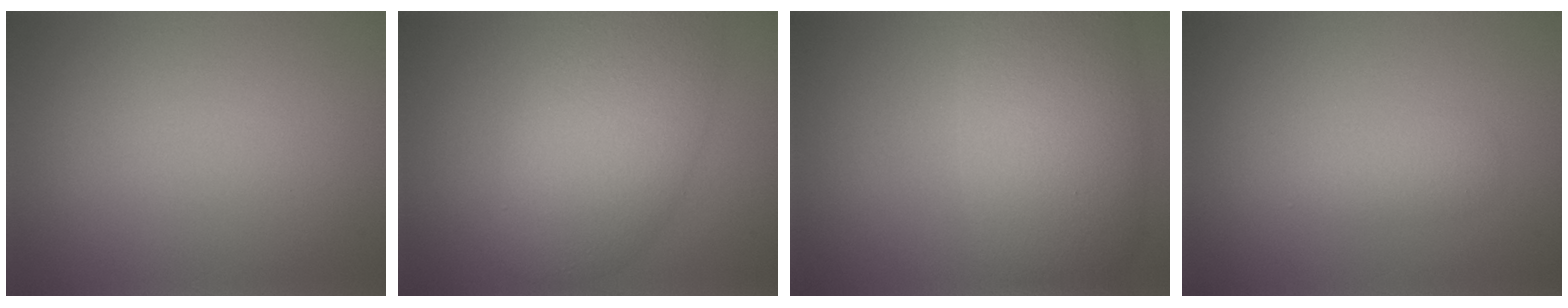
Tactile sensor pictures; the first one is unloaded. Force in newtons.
{"total": 7.8, "press": 7.7, "slide": 0.6}
{"total": 8.6, "press": 8.6, "slide": 0.4}
{"total": 1.4, "press": 1.4, "slide": 0.0}